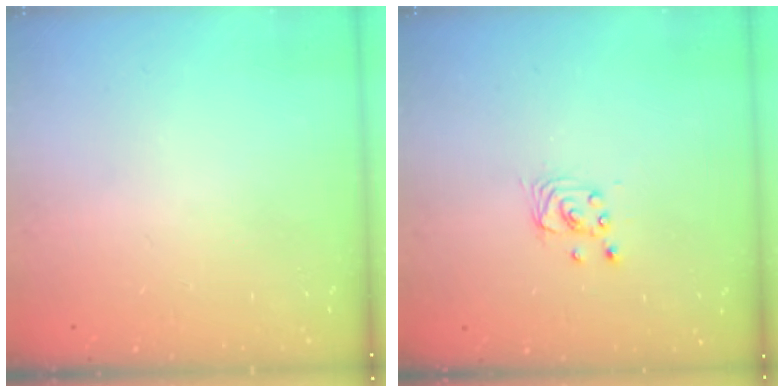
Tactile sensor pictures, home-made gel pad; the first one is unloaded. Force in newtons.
{"total": 2.4, "press": 2.4, "slide": 0.2}